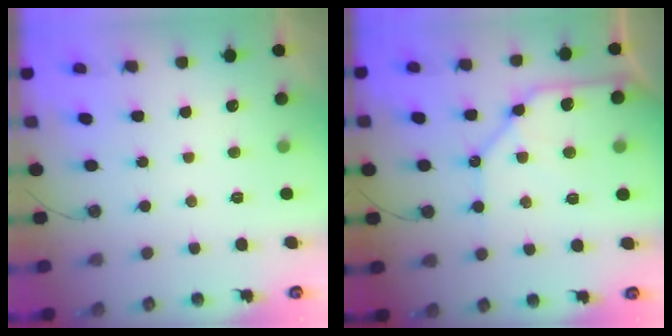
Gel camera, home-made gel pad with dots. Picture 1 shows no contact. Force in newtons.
{"total": 12.8, "press": 12.8, "slide": 1.5}